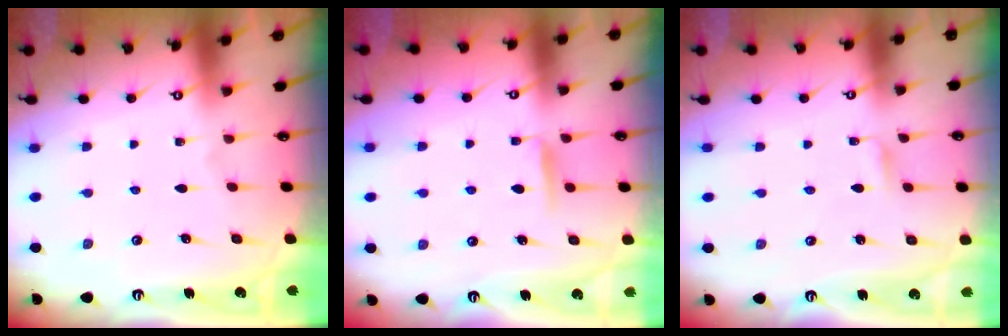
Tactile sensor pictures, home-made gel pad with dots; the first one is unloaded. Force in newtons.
{"total": 7.6, "press": 7.5, "slide": 0.8}
{"total": 1.8, "press": 1.8, "slide": 0.2}